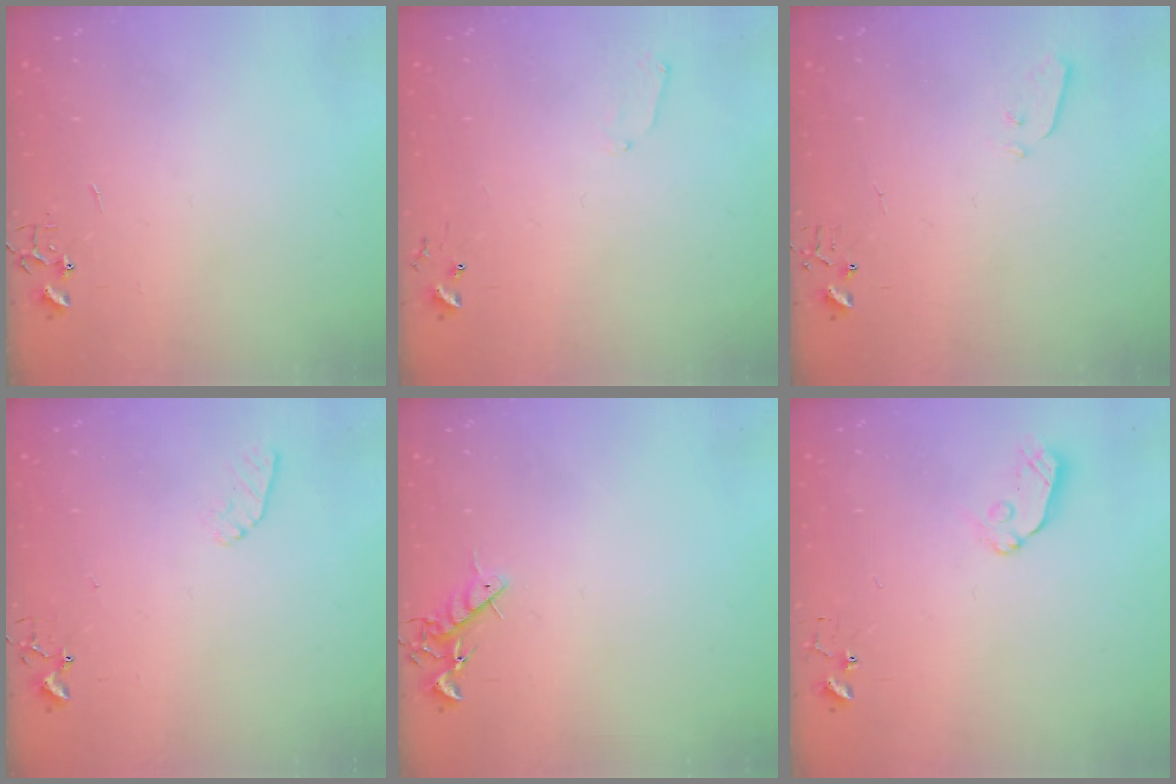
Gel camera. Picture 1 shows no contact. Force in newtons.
{"total": 5.1, "press": 5.0, "slide": 0.6}
{"total": 3.0, "press": 2.9, "slide": 0.7}
{"total": 6.6, "press": 6.5, "slide": 0.7}
{"total": 7.4, "press": 7.4, "slide": 0.9}
{"total": 7.3, "press": 7.3, "slide": 0.4}